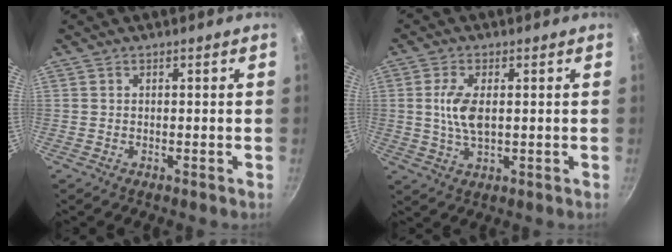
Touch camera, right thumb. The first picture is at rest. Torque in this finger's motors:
{"motor_torque": [0.04, 0.04, 0.39, 0.27, 0.05]}